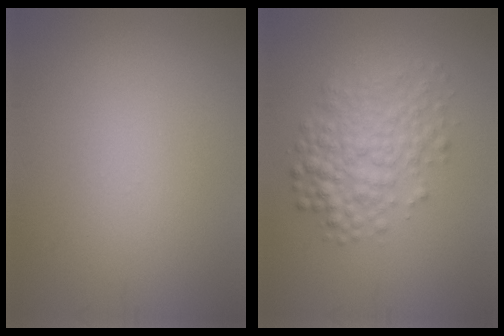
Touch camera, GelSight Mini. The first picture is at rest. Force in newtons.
{"total": 5.0, "press": 5.0, "slide": 0.1}